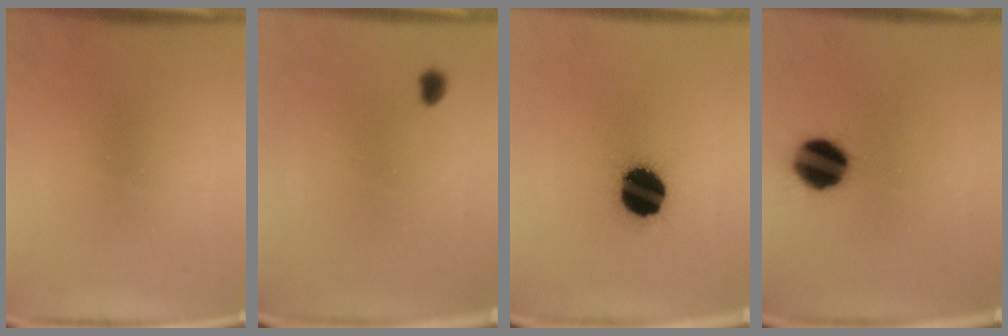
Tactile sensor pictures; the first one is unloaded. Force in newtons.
{"total": 1.3}
{"total": 14.7}
{"total": 11.7}